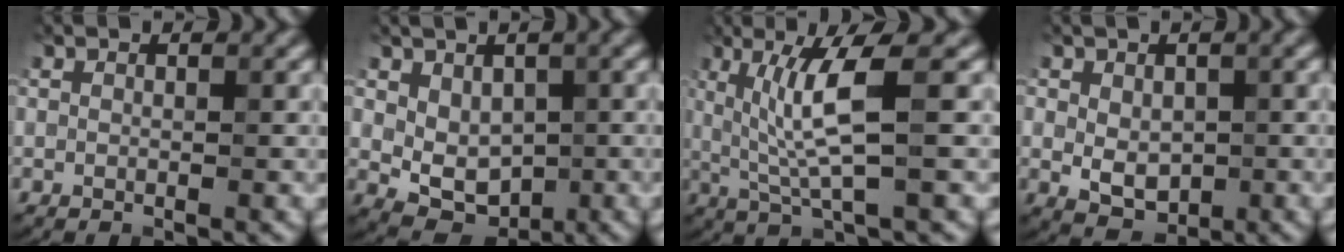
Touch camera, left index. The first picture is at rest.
{"total": 3.3, "force": [0.1, 2.6, 2.1], "torque": [-0.033, -0.012, 0.006]}
{"total": 4.2, "force": [0.5, 0.2, 4.2], "torque": [-0.089, -0.006, 0.015]}
{"total": 2.6, "force": [-0.5, 2.0, 1.7], "torque": [-0.026, -0.009, -0.004]}